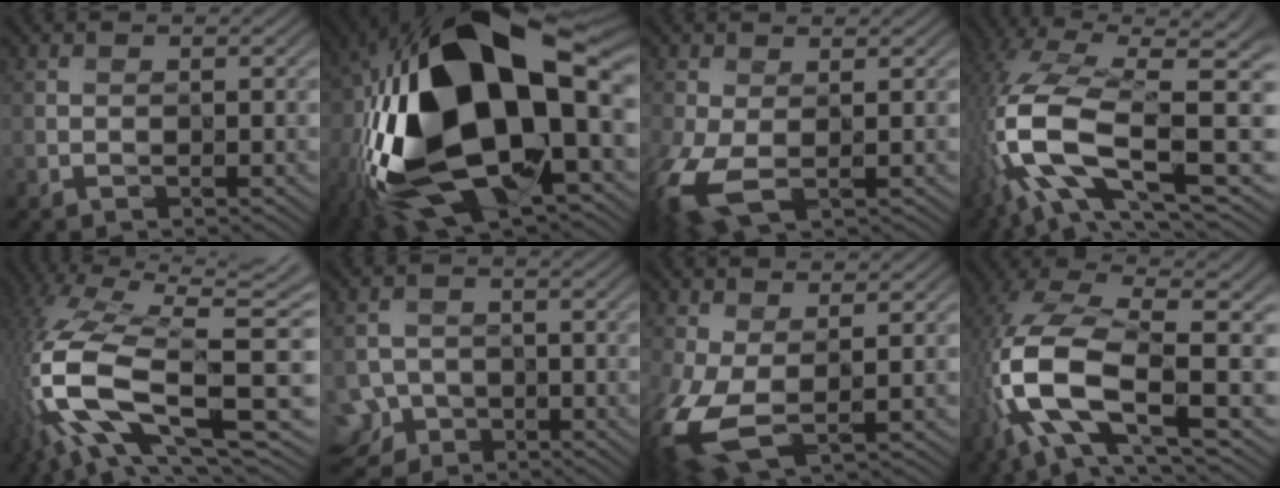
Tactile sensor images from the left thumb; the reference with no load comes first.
{"total": 21.7, "force": [-1.6, 11.0, 18.7], "torque": [-0.402, -0.034, -0.017]}
{"total": 5.6, "force": [-1.4, 2.9, 4.6], "torque": [-0.136, -0.020, -0.025]}
{"total": 14.0, "force": [-2.5, 4.7, 12.9], "torque": [-0.289, -0.007, -0.038]}
{"total": 15.3, "force": [-1.9, 5.2, 14.3], "torque": [-0.321, 0.000, -0.028]}
{"total": 5.3, "force": [-3.3, 4.0, 1.0], "torque": [-0.015, -0.011, -0.060]}
{"total": 6.5, "force": [0.0, 3.0, 5.7], "torque": [-0.160, -0.013, -0.001]}
{"total": 12.2, "force": [-1.4, 4.1, 11.4], "torque": [-0.259, -0.003, -0.032]}